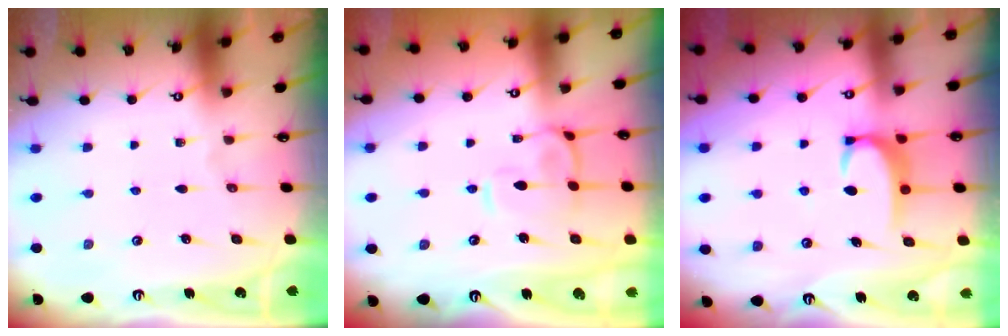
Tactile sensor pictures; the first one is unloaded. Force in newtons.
{"total": 3.7, "press": 3.5, "slide": 1.1}
{"total": 3.5, "press": 3.5, "slide": 0.4}